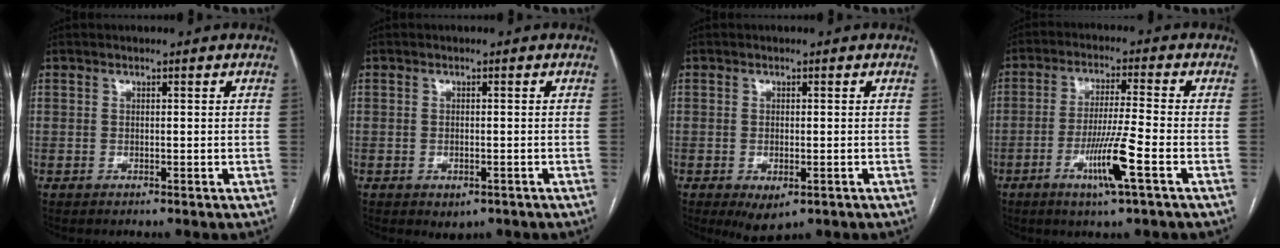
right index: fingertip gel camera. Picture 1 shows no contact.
{"total": 2.2, "force": [-1.1, 1.3, 1.4], "torque": [-0.016, -0.001, -0.004]}
{"total": 4.2, "force": [-1.9, 1.7, 3.3], "torque": [-0.048, -0.009, -0.017]}
{"total": 8.6, "force": [-3.6, -0.6, 7.7], "torque": [-0.148, -0.013, -0.067]}